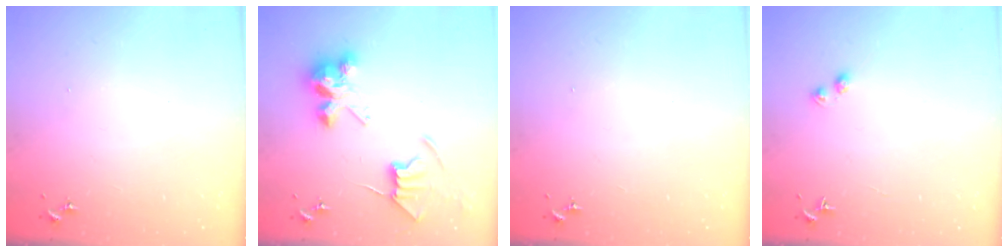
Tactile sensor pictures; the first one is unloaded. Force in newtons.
{"total": 9.8, "press": 9.7, "slide": 0.9}
{"total": 0.0}
{"total": 2.3, "press": 2.2, "slide": 0.3}